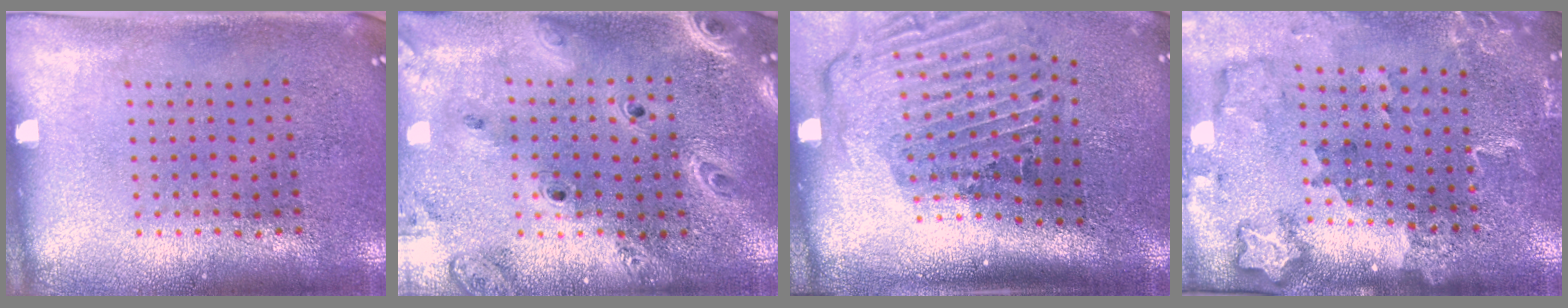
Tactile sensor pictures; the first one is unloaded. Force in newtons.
{"total": 2.8, "press": 2.4, "slide": 1.4}
{"total": 2.9, "press": 2.0, "slide": 2.2}
{"total": 1.8, "press": 1.8, "slide": 0.2}